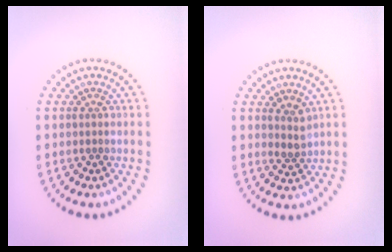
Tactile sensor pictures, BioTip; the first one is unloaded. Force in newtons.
{"total": 1.7, "press": 1.3, "slide": 1.1}